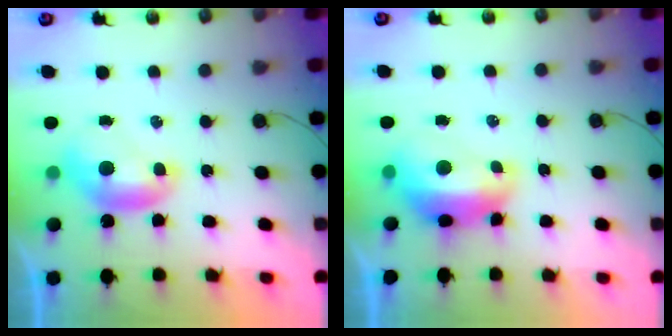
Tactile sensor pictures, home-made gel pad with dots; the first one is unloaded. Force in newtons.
{"total": 3.1, "press": 2.9, "slide": 0.9}